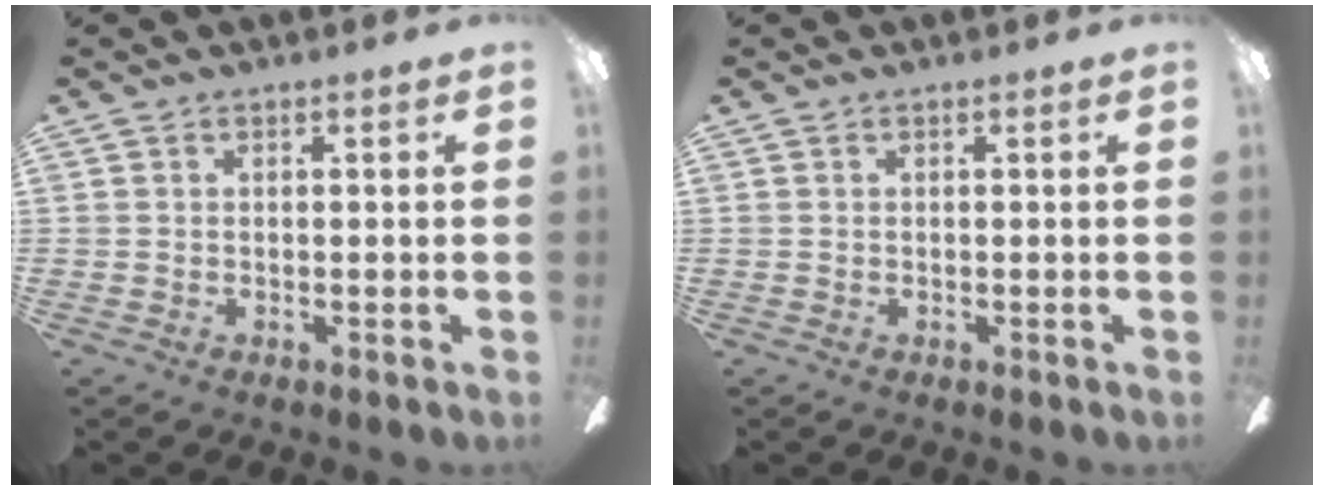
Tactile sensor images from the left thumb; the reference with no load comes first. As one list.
[{"total": 0.0}]